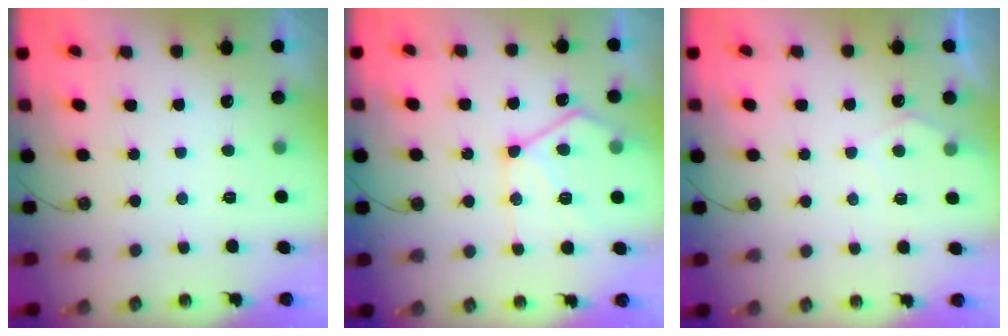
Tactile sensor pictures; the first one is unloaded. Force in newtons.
{"total": 13.5, "press": 13.4, "slide": 1.2}
{"total": 4.6, "press": 4.5, "slide": 0.5}